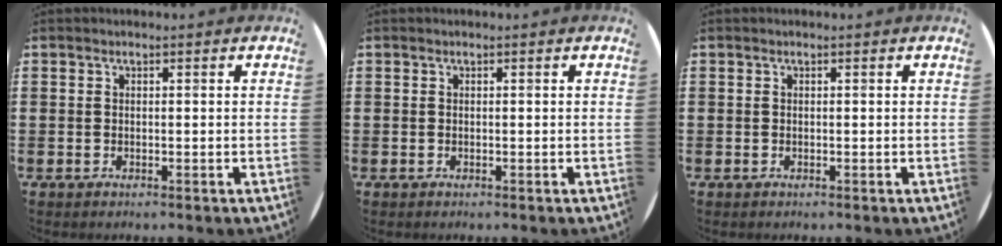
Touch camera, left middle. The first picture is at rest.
{"total": 0.0}
{"total": 0.0}